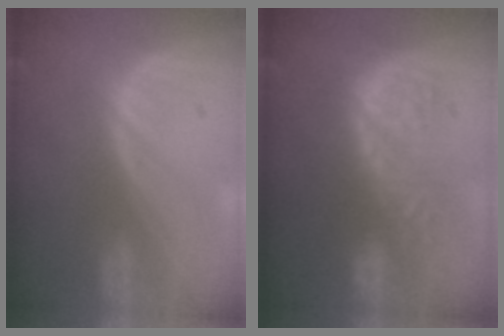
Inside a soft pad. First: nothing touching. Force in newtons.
{"total": 8.9, "press": 8.6, "slide": 2.2}